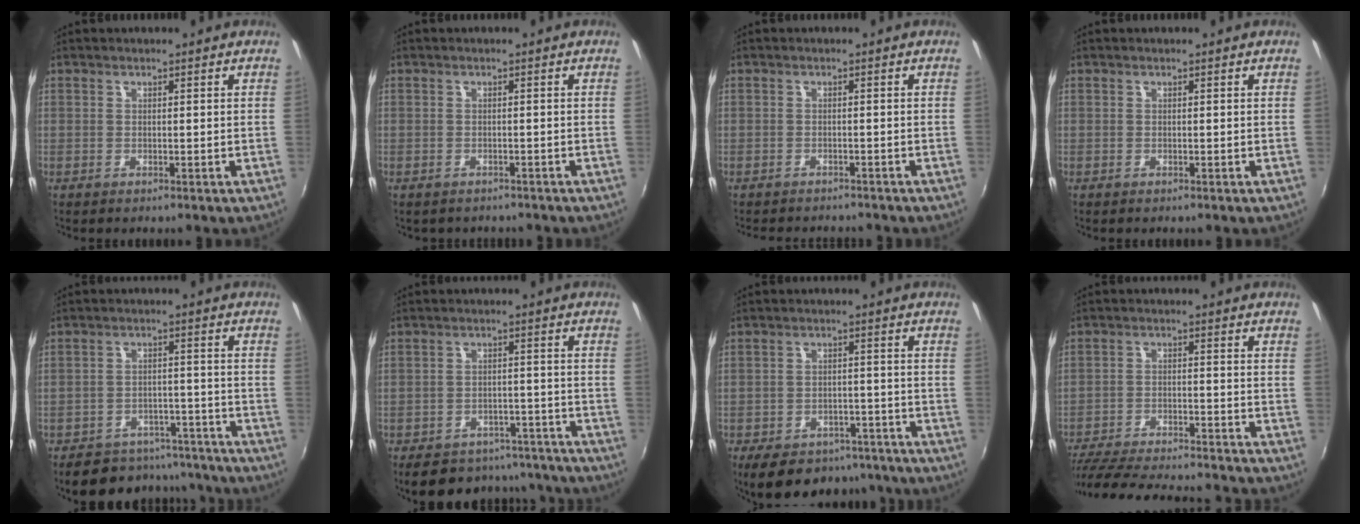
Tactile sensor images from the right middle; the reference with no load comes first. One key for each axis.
{"total": 9.9, "fx": -8.7, "fy": 3.7, "fz": 2.8, "tx": -0.064, "ty": -0.003, "tz": -0.112}
{"total": 4.4, "fx": -4.0, "fy": 1.4, "fz": 1.1, "tx": -0.034, "ty": -0.004, "tz": -0.059}
{"total": 0.0}
{"total": 16.8, "fx": -14.7, "fy": 6.4, "fz": 5.0, "tx": -0.109, "ty": 0.031, "tz": -0.182}
{"total": 19.0, "fx": -16.4, "fy": 7.4, "fz": 6.1, "tx": -0.120, "ty": 0.031, "tz": -0.194}
{"total": 16.3, "fx": -12.7, "fy": 7.9, "fz": 6.7, "tx": -0.141, "ty": 0.007, "tz": -0.158}
{"total": 22.4, "fx": -19.8, "fy": 3.6, "fz": 9.6, "tx": -0.191, "ty": -0.028, "tz": -0.290}